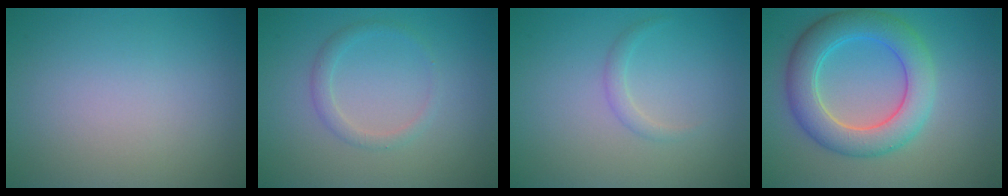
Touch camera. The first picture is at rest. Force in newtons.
{"total": 1.5, "press": 1.5, "slide": 0.1}
{"total": 1.0, "press": 1.0, "slide": 0.1}
{"total": 6.5, "press": 6.5, "slide": 0.3}